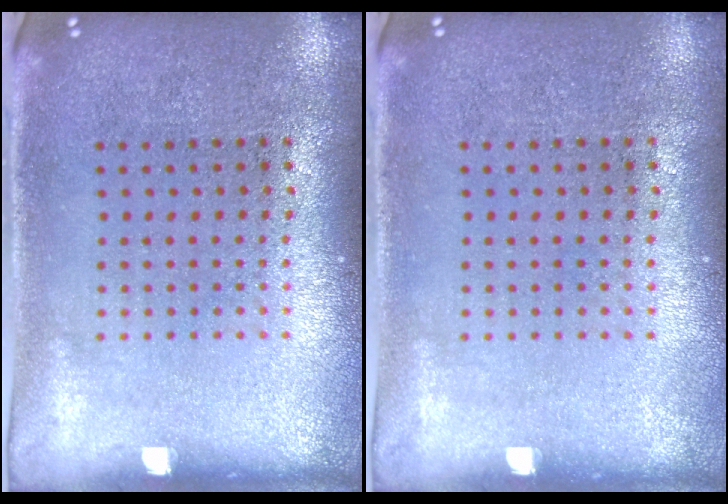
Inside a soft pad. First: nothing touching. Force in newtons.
{"total": 0.0}